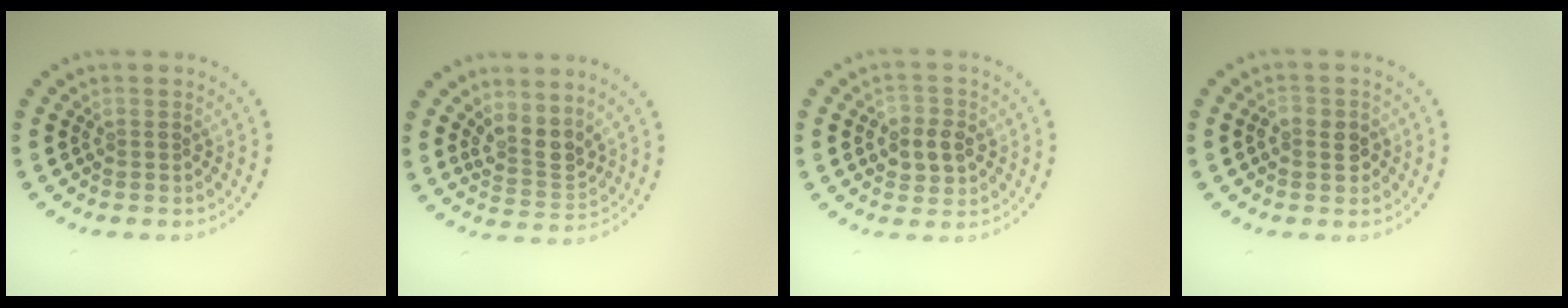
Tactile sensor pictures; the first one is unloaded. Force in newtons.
{"total": 3.0, "press": 2.5, "slide": 1.7}
{"total": 2.8, "press": 2.8, "slide": 0.4}
{"total": 1.9, "press": 1.9, "slide": 0.5}